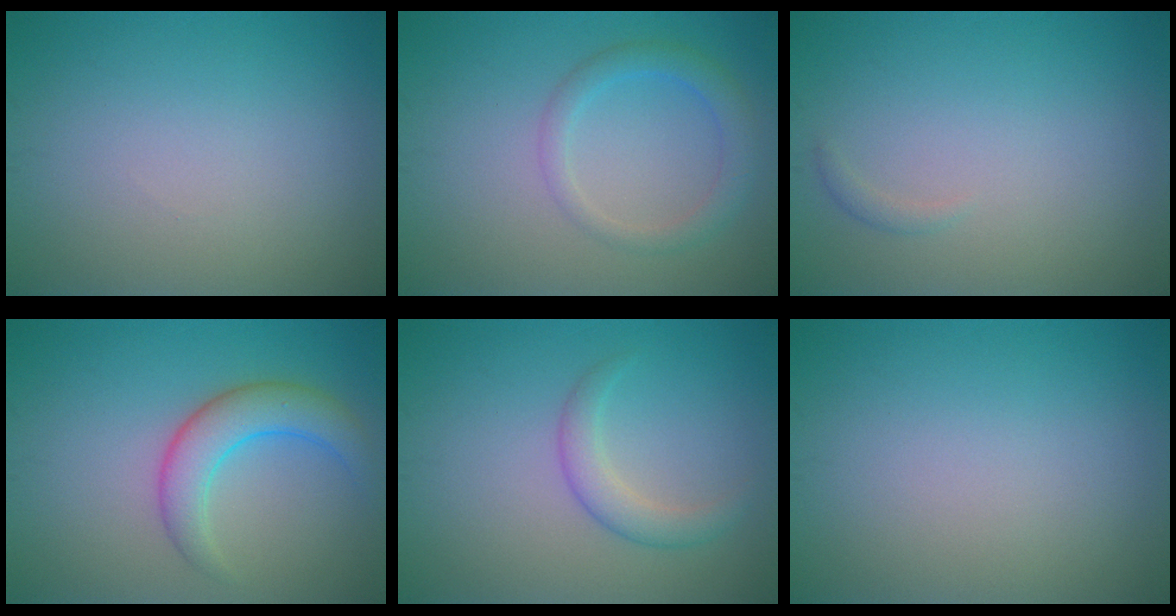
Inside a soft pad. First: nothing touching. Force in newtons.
{"total": 2.7, "press": 2.7, "slide": 0.1}
{"total": 0.6, "press": 0.6, "slide": 0.0}
{"total": 4.3, "press": 4.3, "slide": 0.1}
{"total": 2.3, "press": 2.3, "slide": 0.0}
{"total": 0.0}